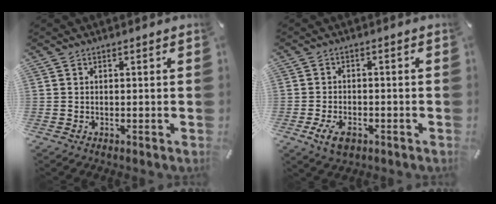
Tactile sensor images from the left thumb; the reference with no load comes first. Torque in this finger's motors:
{"motor_torque": [0.53, 1.83, 0.65, 0.53, 0.04]}